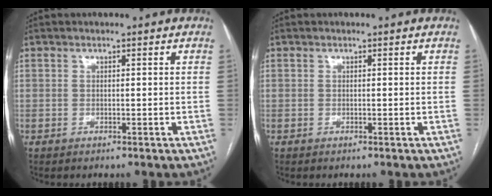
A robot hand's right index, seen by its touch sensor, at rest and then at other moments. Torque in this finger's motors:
{"motor_torque": [0.00, 0.00, 0.00, 0.00]}